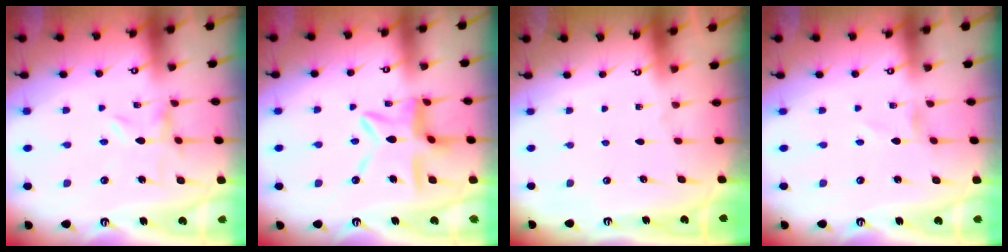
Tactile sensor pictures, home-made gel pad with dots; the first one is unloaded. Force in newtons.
{"total": 14.3, "press": 14.2, "slide": 1.4}
{"total": 0.0}
{"total": 0.0}